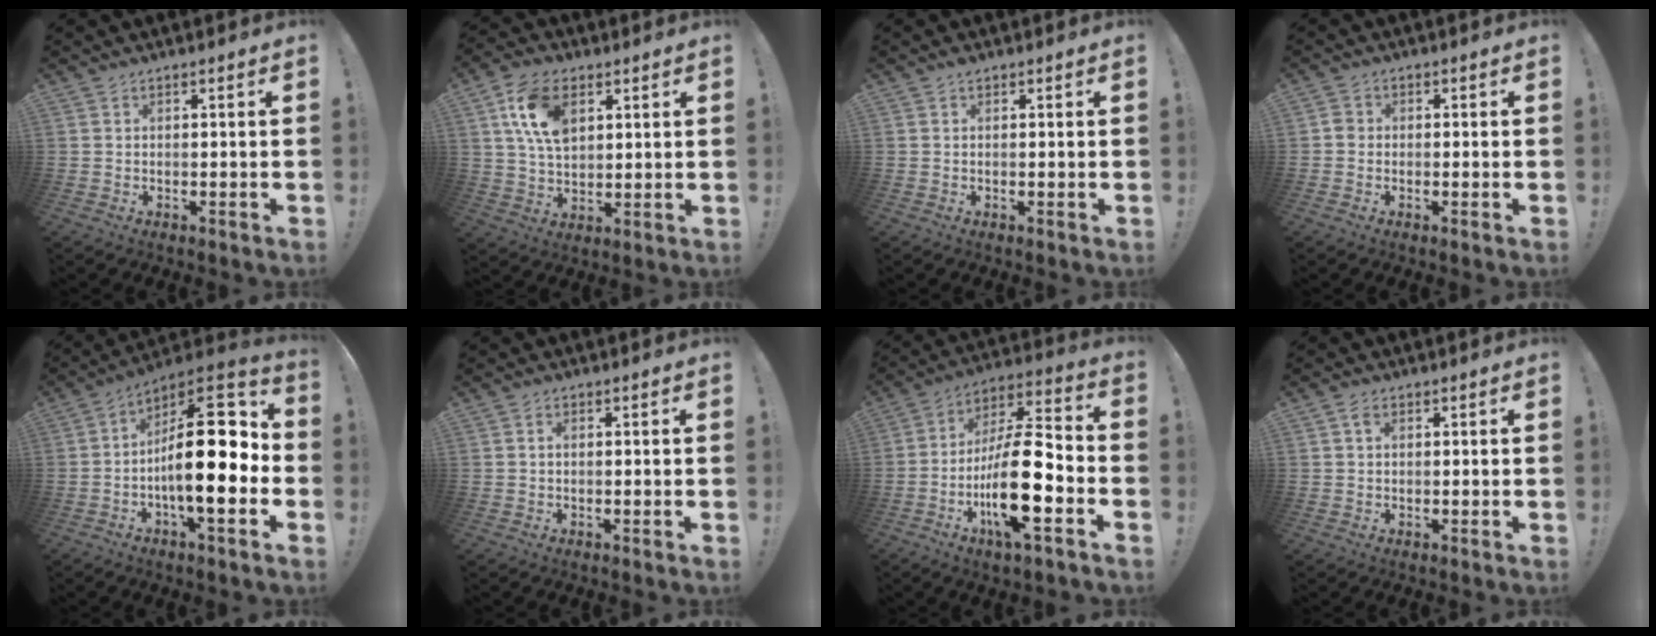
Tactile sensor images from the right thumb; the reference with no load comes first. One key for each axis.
{"total": 13.7, "fx": 5.3, "fy": 8.9, "fz": 9.0, "tx": -0.162, "ty": -0.002, "tz": 0.099}
{"total": 0.6, "fx": 0.4, "fy": 0.3, "fz": 0.3, "tx": -0.008, "ty": 0.001, "tz": 0.008}
{"total": 1.9, "fx": -0.7, "fy": 1.5, "fz": 1.0, "tx": -0.022, "ty": 0.011, "tz": -0.011}
{"total": 22.7, "fx": -1.7, "fy": 8.6, "fz": 20.9, "tx": -0.333, "ty": 0.007, "tz": -0.027}
{"total": 1.1, "fx": 0.2, "fy": 0.7, "fz": 0.8, "tx": -0.025, "ty": 0.007, "tz": 0.004}
{"total": 21.5, "fx": -6.6, "fy": 6.5, "fz": 19.4, "tx": -0.371, "ty": 0.033, "tz": -0.105}
{"total": 1.8, "fx": 0.9, "fy": 1.1, "fz": 1.1, "tx": -0.016, "ty": 0.000, "tz": 0.014}